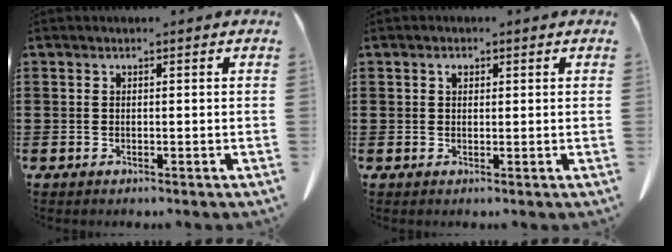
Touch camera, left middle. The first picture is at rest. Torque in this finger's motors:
{"motor_torque": [0.23, 0.09, 0.01, 0.01]}